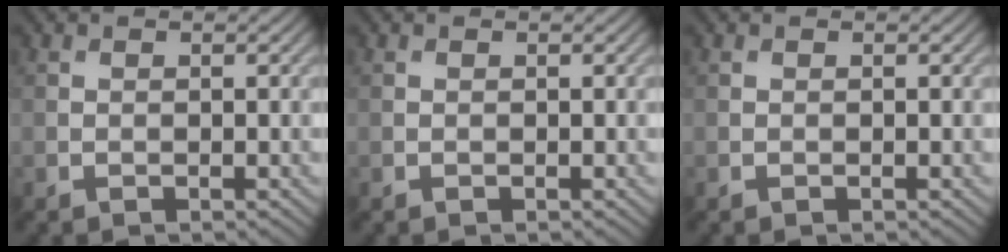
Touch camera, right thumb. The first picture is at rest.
{"total": 0.0}
{"total": 0.0}